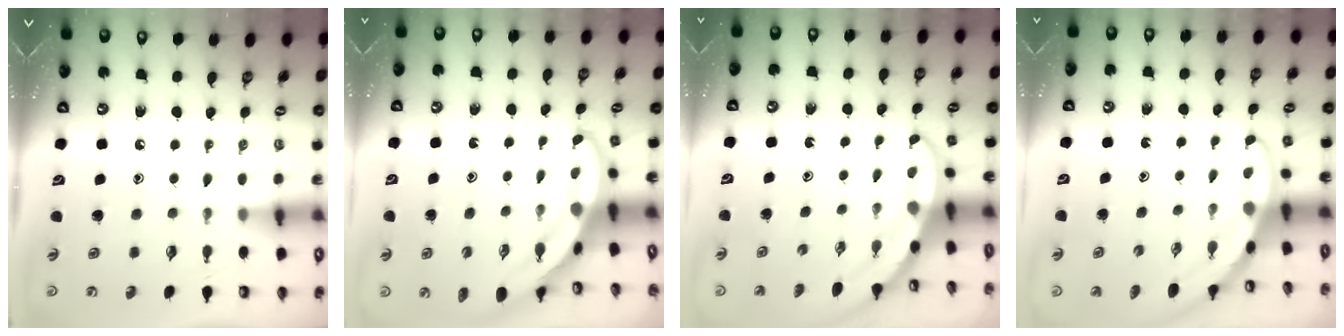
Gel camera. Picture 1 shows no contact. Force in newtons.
{"total": 3.4, "press": 3.4, "slide": 0.1}
{"total": 3.4, "press": 3.4, "slide": 0.2}
{"total": 2.8, "press": 2.8, "slide": 0.1}